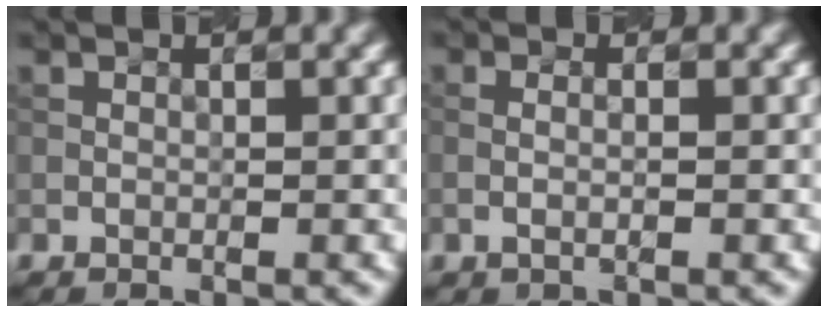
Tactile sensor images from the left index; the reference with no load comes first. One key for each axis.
{"total": 1.0, "fx": -0.2, "fy": 0.2, "fz": 1.0, "tx": -0.022, "ty": -0.001, "tz": -0.006}